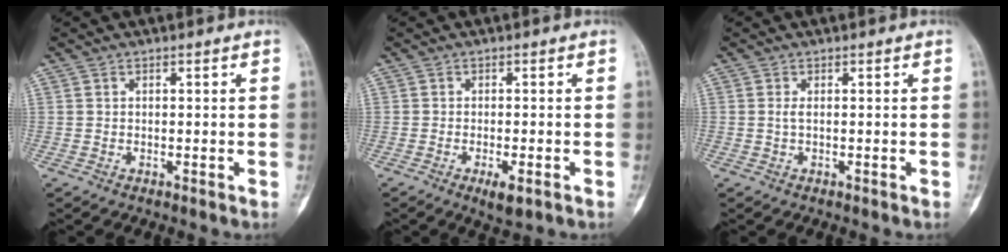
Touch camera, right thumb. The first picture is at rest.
{"total": 3.6, "force": [-1.7, 1.2, 2.9], "torque": [-0.049, -0.002, -0.022]}
{"total": 0.9, "force": [0.1, 0.3, 0.9], "torque": [-0.024, -0.002, 0.003]}